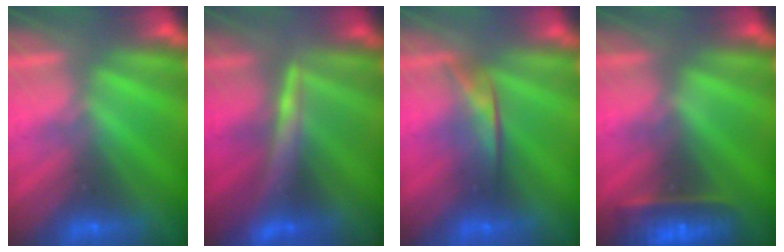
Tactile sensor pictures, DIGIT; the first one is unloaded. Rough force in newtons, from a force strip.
{"total": 4.4}
{"total": 1.8}
{"total": 6.9}